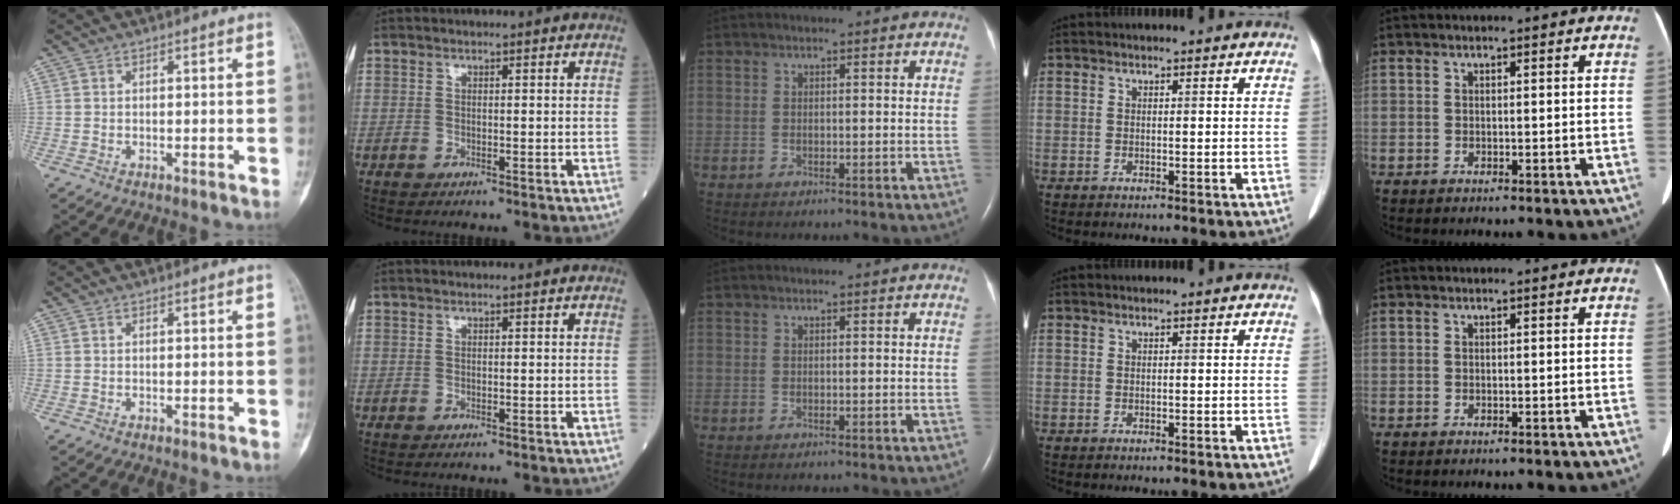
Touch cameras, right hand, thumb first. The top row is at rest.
{}